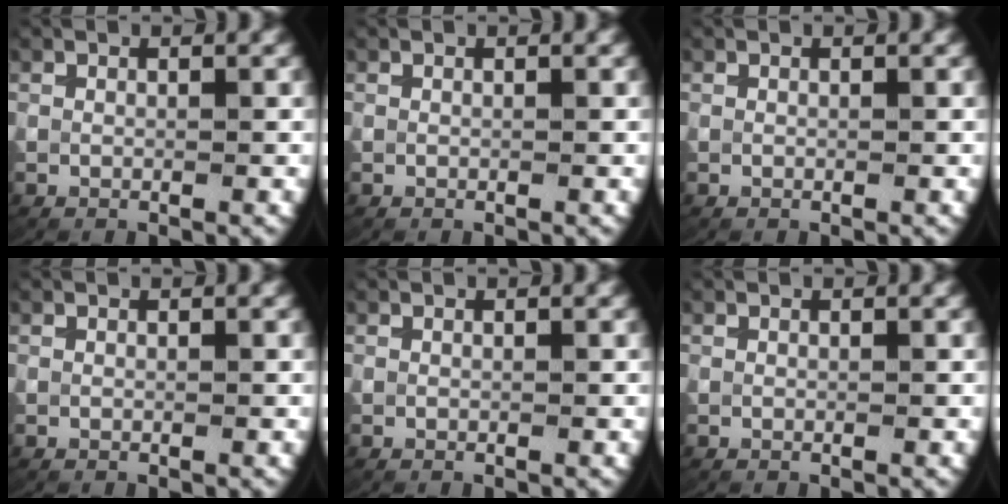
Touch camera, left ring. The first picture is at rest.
{"total": 0.0}
{"total": 0.0}
{"total": 0.0}
{"total": 0.0}
{"total": 0.0}